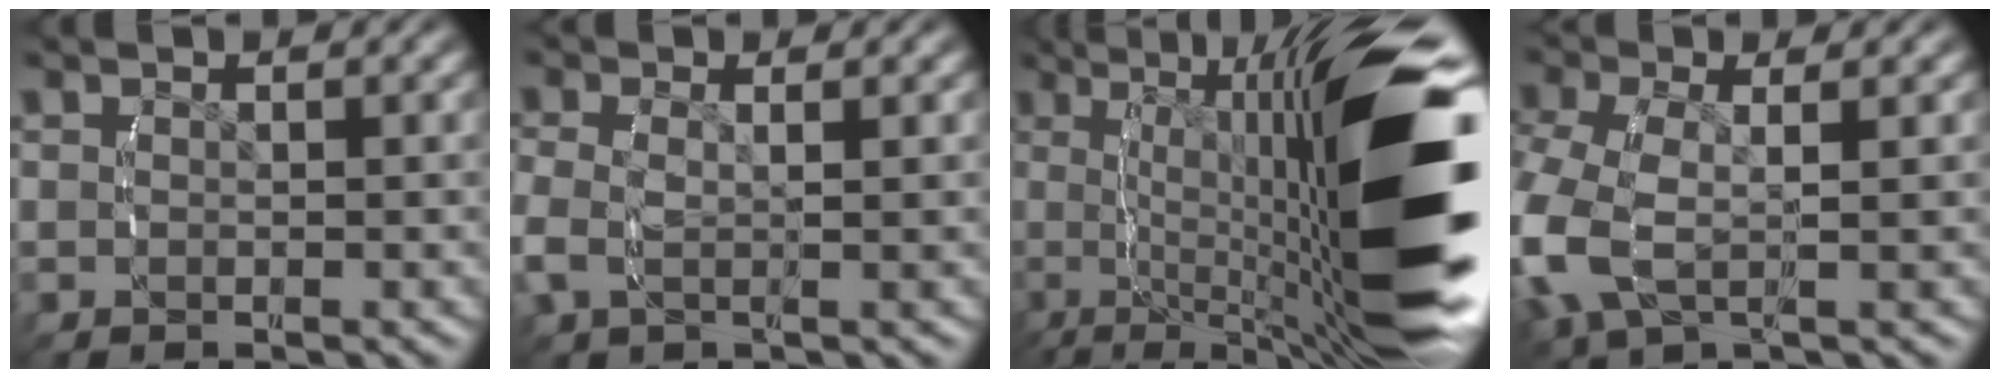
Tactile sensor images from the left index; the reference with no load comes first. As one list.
[{"total": 2.6, "force": [-0.3, 1.7, 2.0], "torque": [-0.062, -0.015, -0.002]}, {"total": 17.7, "force": [0.3, 6.2, 16.6], "torque": [-0.221, 0.002, 0.005]}, {"total": 5.9, "force": [-0.5, 4.2, 4.0], "torque": [-0.140, -0.028, -0.003]}]